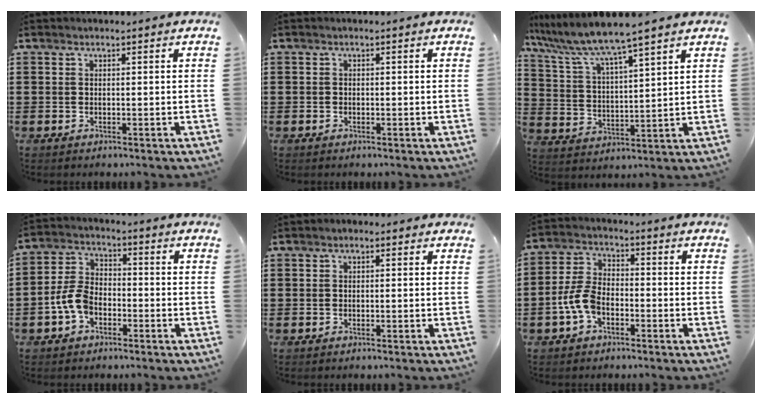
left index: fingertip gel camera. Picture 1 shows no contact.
{"total": 0.6, "force": [-0.4, 0.5, 0.1], "torque": [-0.003, 0.001, -0.008]}
{"total": 6.8, "force": [6.0, -0.5, 3.2], "torque": [-0.089, -0.039, 0.097]}
{"total": 6.1, "force": [-2.7, 3.9, 3.9], "torque": [-0.104, 0.007, -0.060]}
{"total": 0.7, "force": [-0.5, 0.4, 0.2], "torque": [-0.005, 0.001, -0.010]}
{"total": 5.9, "force": [-2.6, 3.4, 4.1], "torque": [-0.114, 0.001, -0.059]}